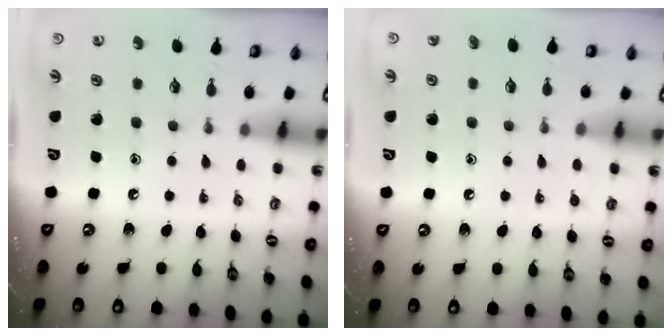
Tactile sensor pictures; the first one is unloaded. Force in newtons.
{"total": 2.6, "press": 2.6, "slide": 0.3}